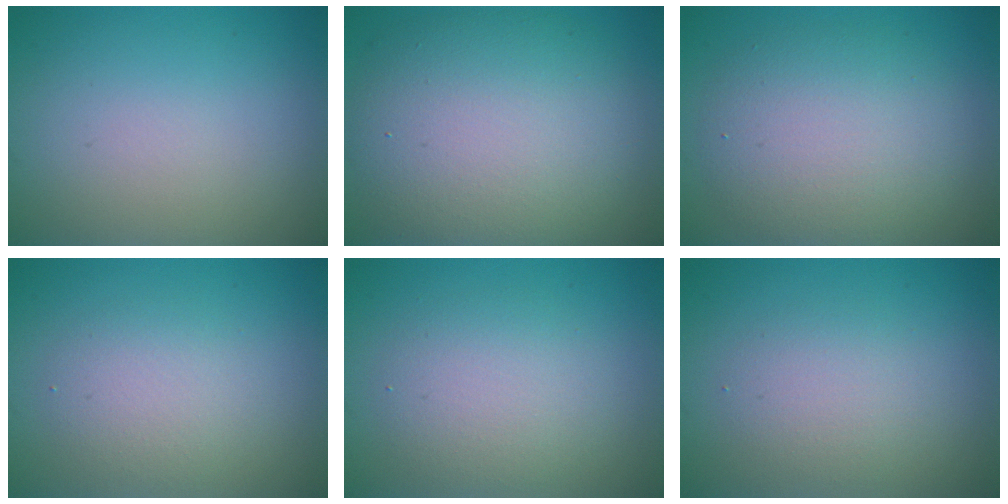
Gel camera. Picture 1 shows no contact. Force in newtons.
{"total": 10.7, "press": 10.6, "slide": 1.3}
{"total": 6.0, "press": 6.0, "slide": 0.5}
{"total": 2.8, "press": 2.8, "slide": 0.1}
{"total": 3.6, "press": 3.6, "slide": 0.3}
{"total": 2.3, "press": 2.3, "slide": 0.2}